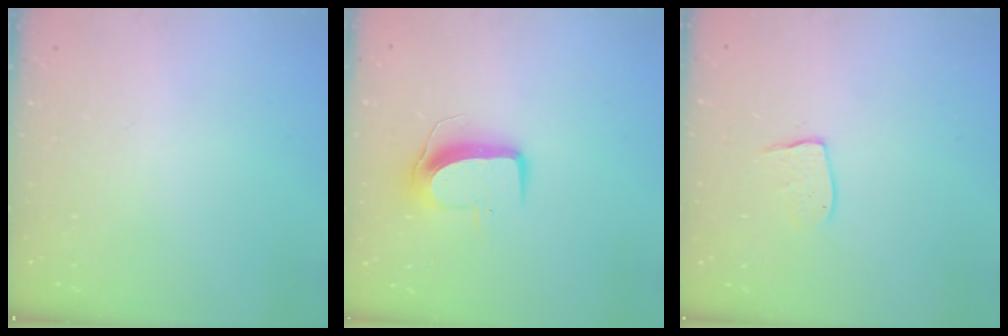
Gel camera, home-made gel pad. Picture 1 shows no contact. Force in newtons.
{"total": 9.7, "press": 9.7, "slide": 0.3}
{"total": 7.0, "press": 7.0, "slide": 0.5}